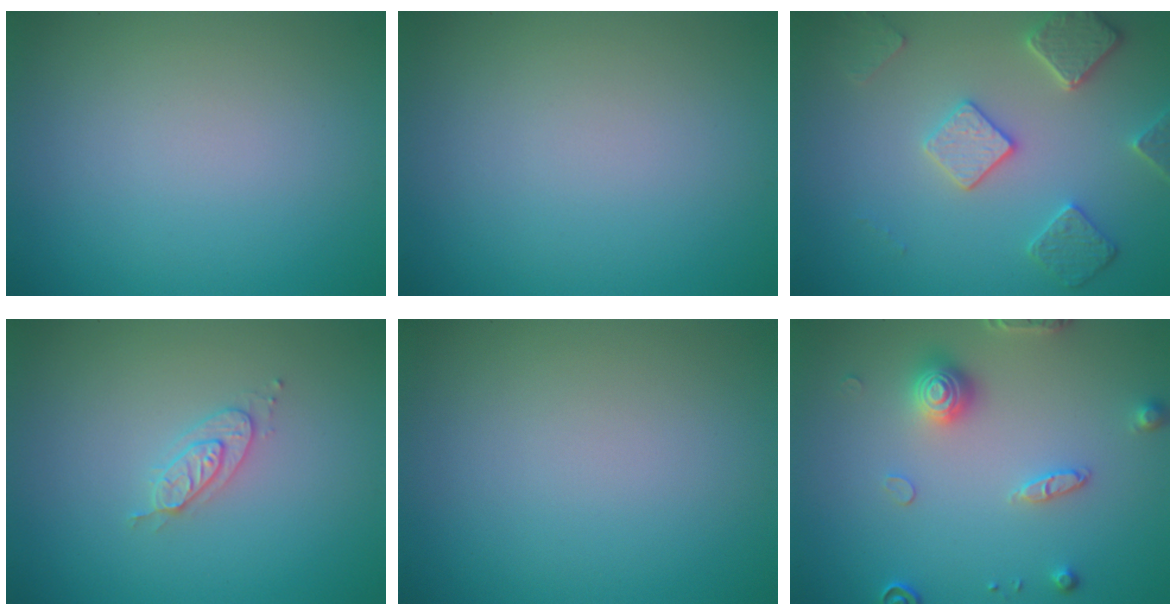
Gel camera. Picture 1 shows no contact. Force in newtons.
{"total": 0.0}
{"total": 4.2, "press": 3.6, "slide": 2.3}
{"total": 2.0, "press": 2.0, "slide": 0.4}
{"total": 0.0}
{"total": 3.2, "press": 3.0, "slide": 0.9}